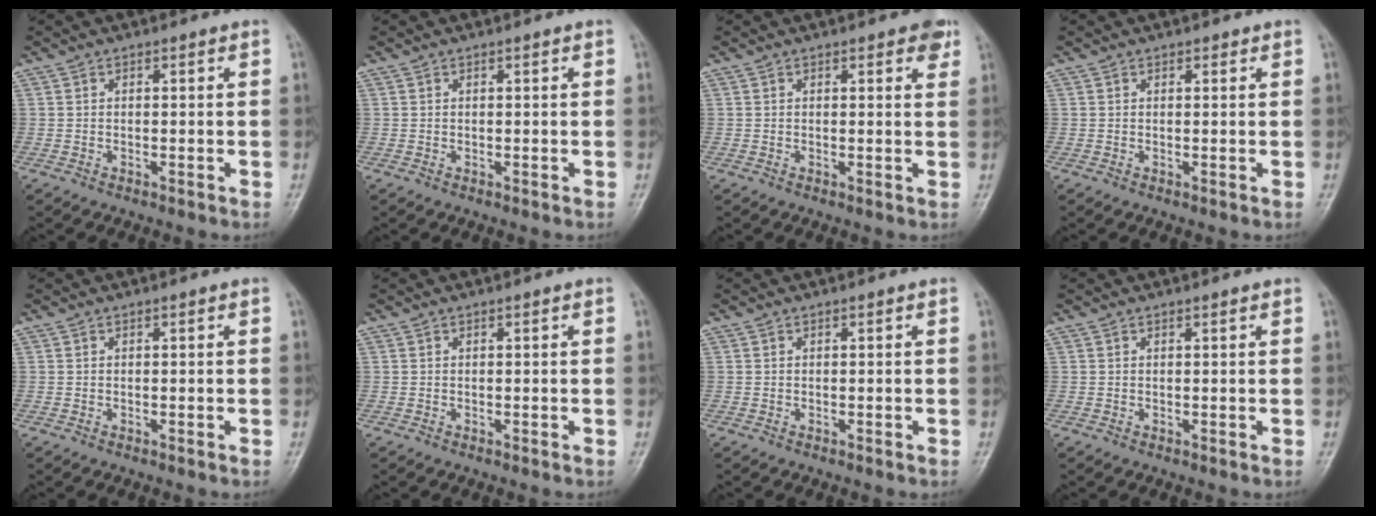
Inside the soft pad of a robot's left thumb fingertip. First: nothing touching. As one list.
[{"total": 0.0}, {"total": 3.1, "force": [1.8, 1.2, 2.2], "torque": [-0.016, -0.004, 0.016]}, {"total": 0.6, "force": [0.5, 0.3, 0.2], "torque": [-0.001, -0.003, 0.005]}, {"total": 0.0}, {"total": 0.0}, {"total": 0.0}, {"total": 0.6, "force": [0.5, 0.0, 0.3], "torque": [-0.007, -0.001, 0.009]}]